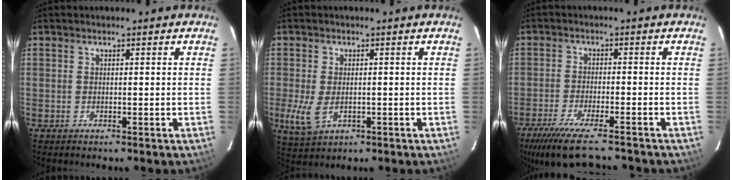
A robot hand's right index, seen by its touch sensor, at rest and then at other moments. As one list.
[{"total": 6.1, "force": [-1.4, 3.6, 4.7], "torque": [-0.110, -0.014, -0.020]}, {"total": 11.7, "force": [-9.5, 1.9, 6.4], "torque": [-0.147, -0.036, -0.163]}]